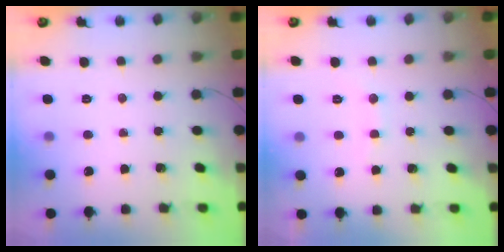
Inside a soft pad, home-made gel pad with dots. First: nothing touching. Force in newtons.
{"total": 5.0, "press": 4.8, "slide": 1.2}